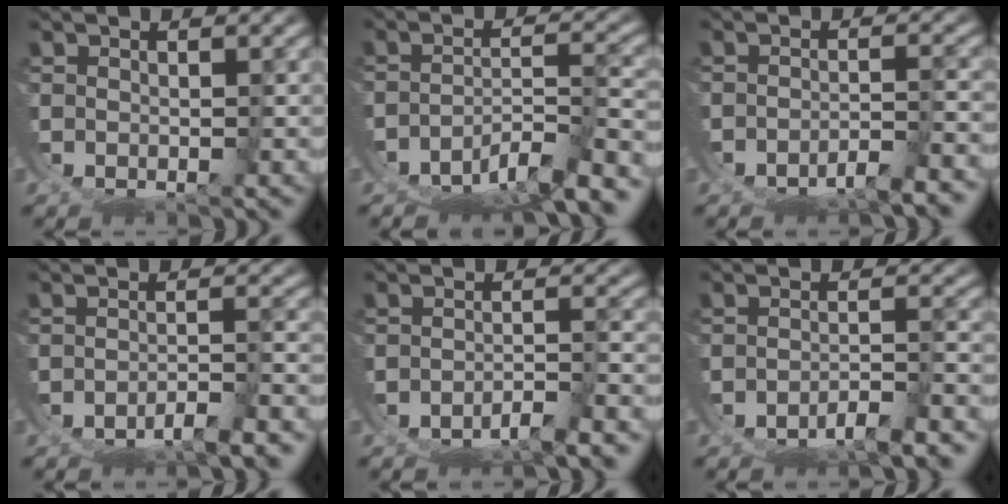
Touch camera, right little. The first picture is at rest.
{"total": 6.5, "force": [-5.0, 2.7, 3.2], "torque": [-0.046, -0.016, -0.071]}
{"total": 3.6, "force": [-2.9, 1.1, 1.7], "torque": [-0.032, -0.015, -0.041]}
{"total": 4.2, "force": [-3.4, 1.4, 2.0], "torque": [-0.037, -0.017, -0.047]}
{"total": 4.0, "force": [-3.3, 1.5, 1.8], "torque": [-0.037, -0.017, -0.047]}
{"total": 4.5, "force": [-3.6, 1.7, 2.2], "torque": [-0.040, -0.019, -0.050]}